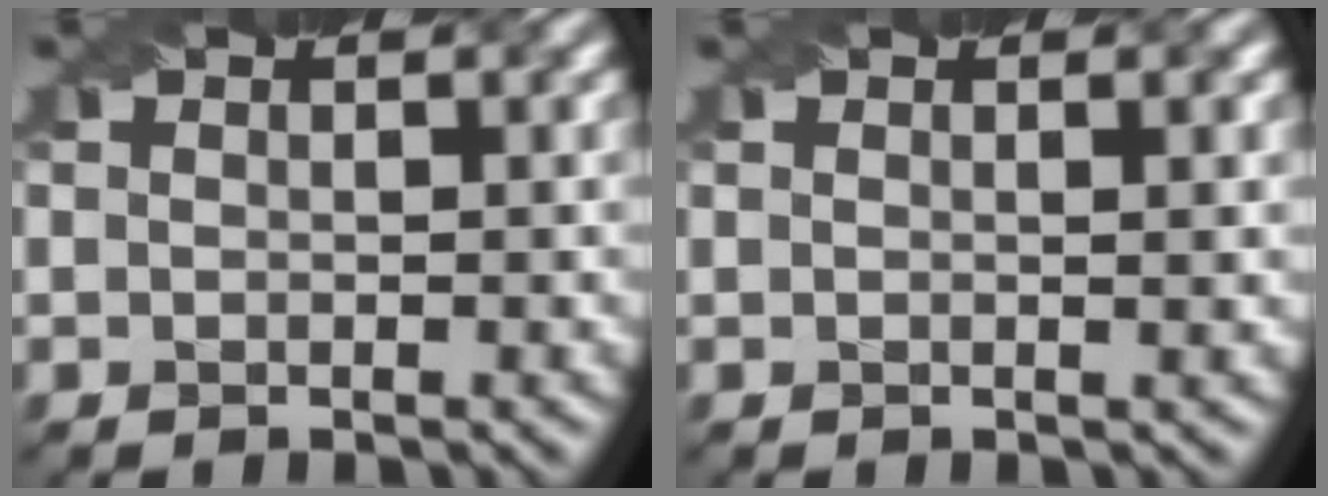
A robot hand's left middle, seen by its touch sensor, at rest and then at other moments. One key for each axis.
{"total": 1.5, "fx": 0.3, "fy": 0.5, "fz": 1.4, "tx": -0.015, "ty": 0.001, "tz": -0.002}